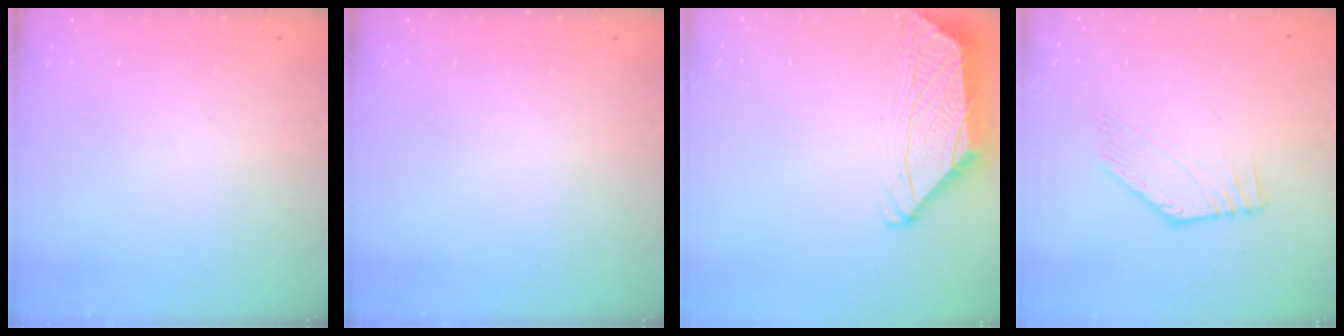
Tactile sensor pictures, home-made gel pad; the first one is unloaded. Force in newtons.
{"total": 0.0}
{"total": 1.6, "press": 1.5, "slide": 0.6}
{"total": 2.9, "press": 2.9, "slide": 0.2}